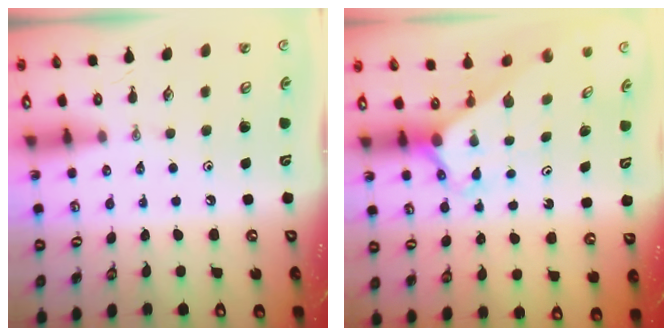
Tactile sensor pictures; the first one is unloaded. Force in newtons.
{"total": 2.6, "press": 2.6, "slide": 0.2}